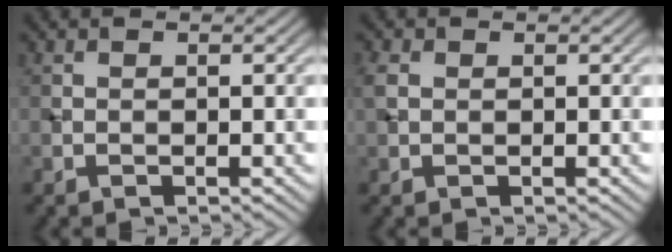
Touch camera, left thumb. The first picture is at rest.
{"total": 1.6, "force": [0.4, 1.2, 0.9], "torque": [-0.028, 0.005, 0.005]}